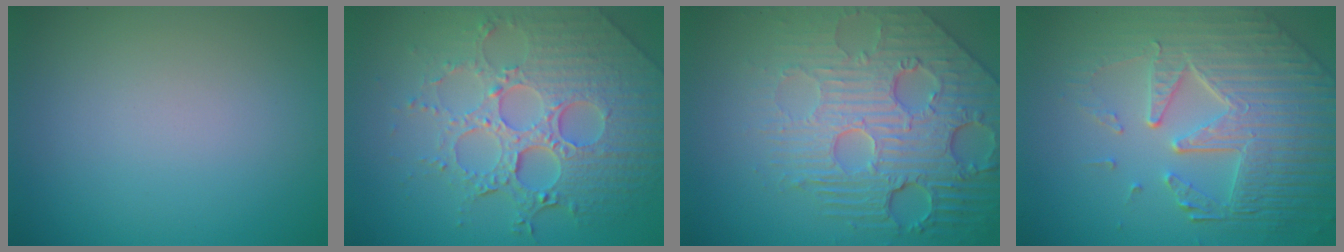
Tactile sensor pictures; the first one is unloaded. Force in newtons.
{"total": 8.2, "press": 6.0, "slide": 5.6}
{"total": 8.6, "press": 5.9, "slide": 6.2}
{"total": 8.4, "press": 5.8, "slide": 6.1}